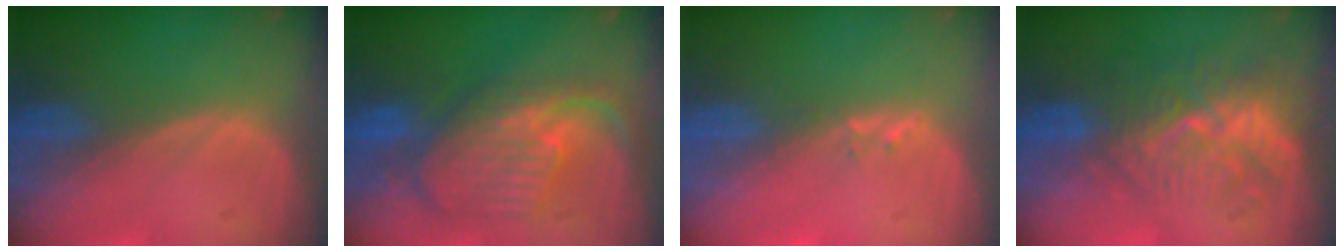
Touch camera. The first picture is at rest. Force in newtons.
{"total": 10.5, "press": 9.5, "slide": 4.7}
{"total": 1.0, "press": 0.9, "slide": 0.5}
{"total": 9.5, "press": 8.6, "slide": 4.1}